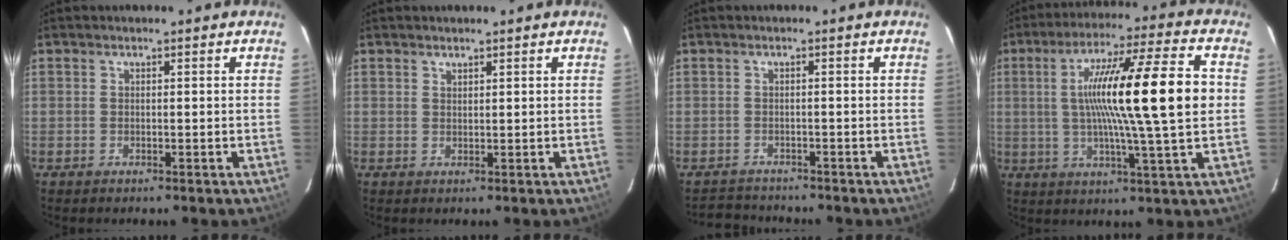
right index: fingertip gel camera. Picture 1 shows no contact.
{"total": 0.9, "force": [0.8, 0.2, 0.1], "torque": [-0.002, 0.001, 0.016]}
{"total": 3.8, "force": [-3.4, 1.6, -0.4], "torque": [-0.003, 0.011, -0.062]}
{"total": 18.2, "force": [1.4, -0.1, 18.1], "torque": [-0.298, 0.010, 0.024]}